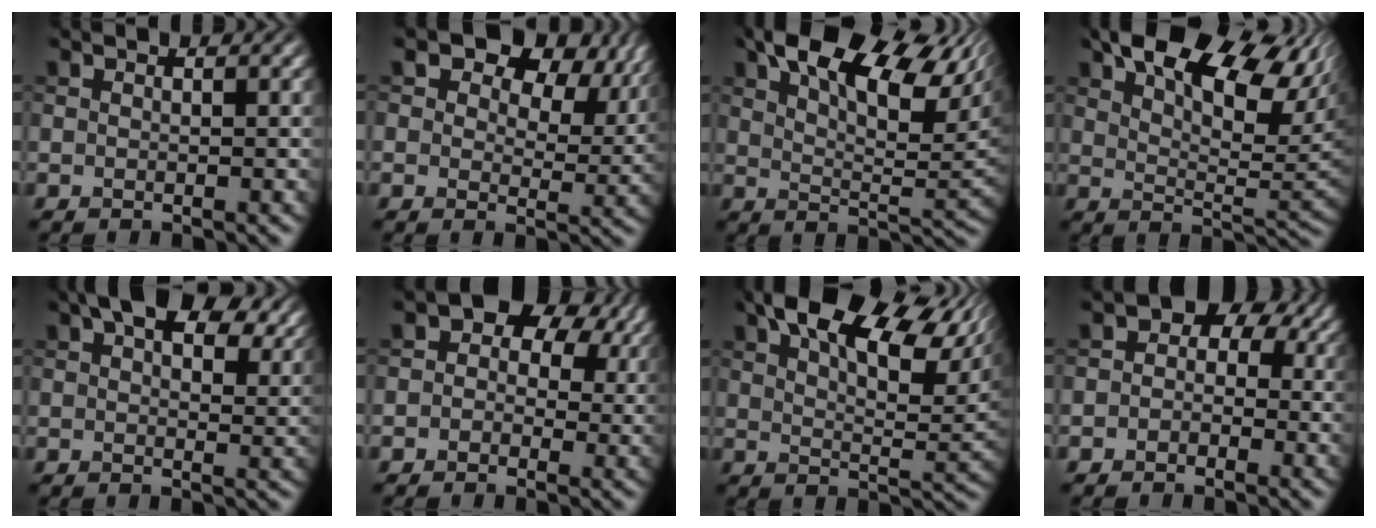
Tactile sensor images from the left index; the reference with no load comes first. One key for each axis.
{"total": 9.2, "fx": 4.9, "fy": 5.3, "fz": 5.6, "tx": -0.080, "ty": 0.002, "tz": 0.076}
{"total": 13.4, "fx": 7.7, "fy": 4.9, "fz": 9.9, "tx": -0.146, "ty": 0.023, "tz": 0.130}
{"total": 12.4, "fx": 6.9, "fy": 4.9, "fz": 9.1, "tx": -0.124, "ty": 0.022, "tz": 0.112}
{"total": 10.4, "fx": 6.2, "fy": 4.7, "fz": 6.9, "tx": -0.095, "ty": 0.018, "tz": 0.091}
{"total": 8.4, "fx": 2.9, "fy": 6.0, "fz": 5.1, "tx": -0.048, "ty": 0.029, "tz": 0.007}
{"total": 13.9, "fx": 7.9, "fy": 5.3, "fz": 10.1, "tx": -0.137, "ty": 0.028, "tz": 0.125}
{"total": 5.4, "fx": 0.8, "fy": 4.3, "fz": 3.2, "tx": 0.001, "ty": 0.023, "tz": -0.034}